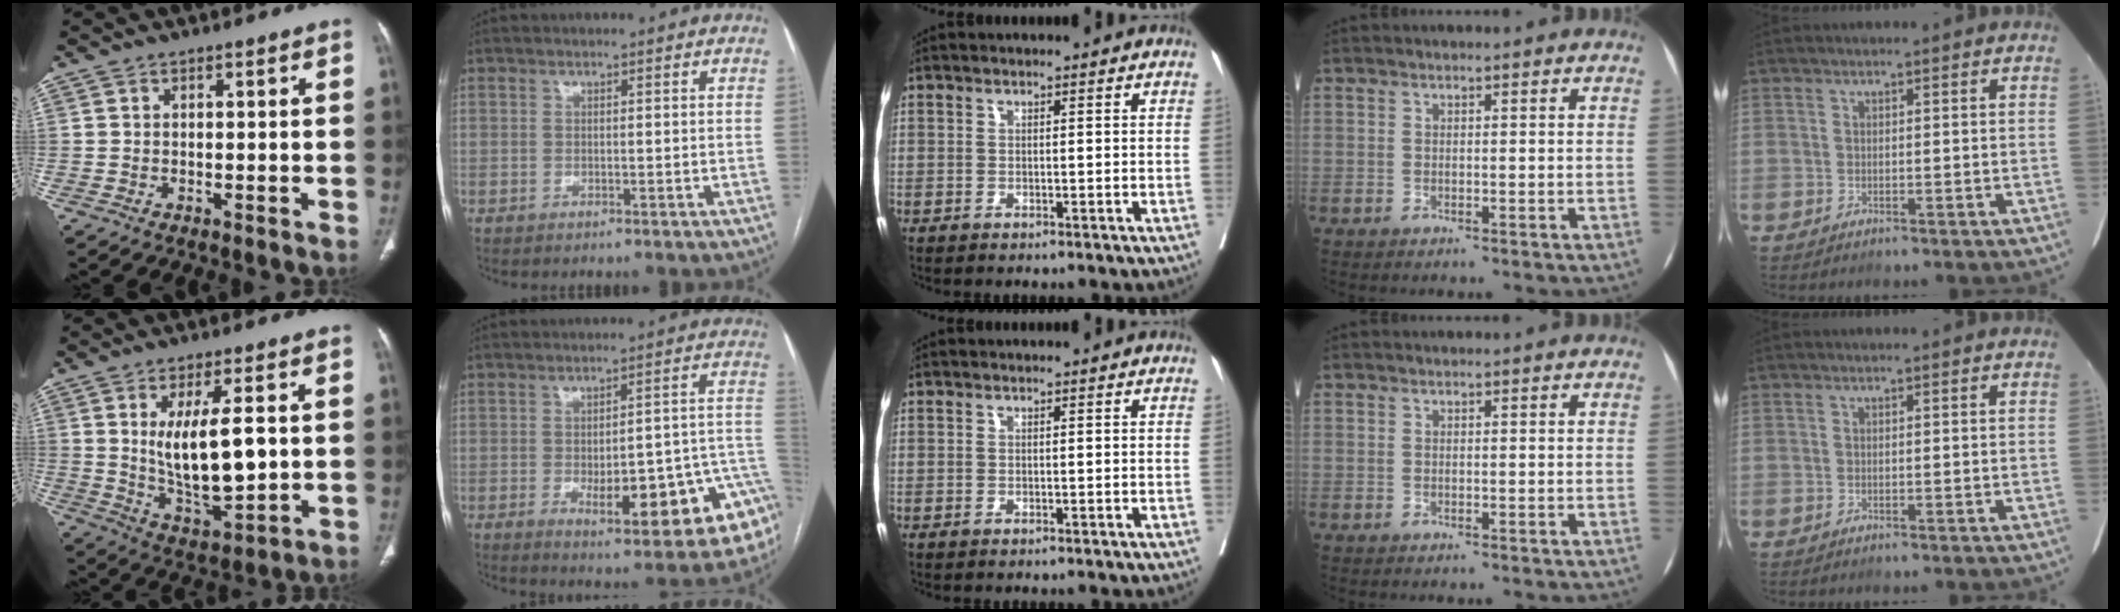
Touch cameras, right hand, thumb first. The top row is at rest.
{"thumb": {"total": 12.7, "force": [1.6, 4.7, 11.7], "torque": [-0.193, -0.027, 0.043]}, "index": {"total": 16.7, "force": [-6.0, 4.2, 15.0], "torque": [-0.110, 0.033, -0.060]}}